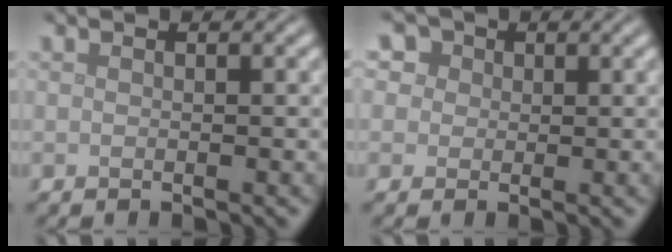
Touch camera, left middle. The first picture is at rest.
{"total": 5.3, "force": [2.6, 4.0, 2.3], "torque": [-0.046, 0.018, 0.018]}